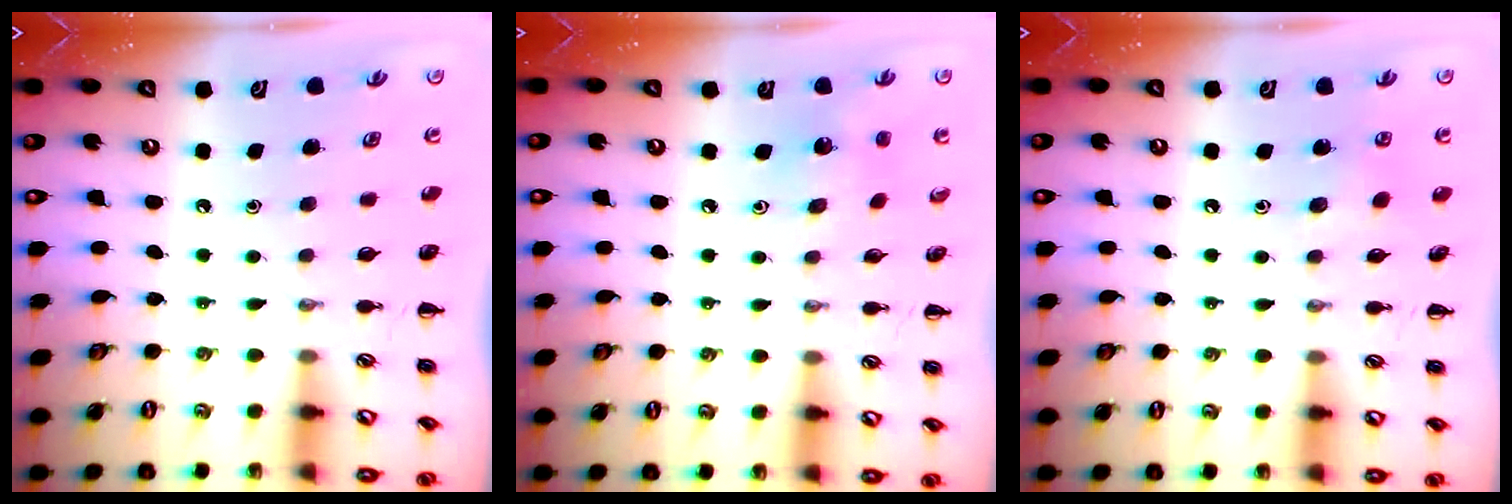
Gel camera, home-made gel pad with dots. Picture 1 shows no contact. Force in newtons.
{"total": 2.2, "press": 2.2, "slide": 0.4}
{"total": 4.7, "press": 4.4, "slide": 1.5}